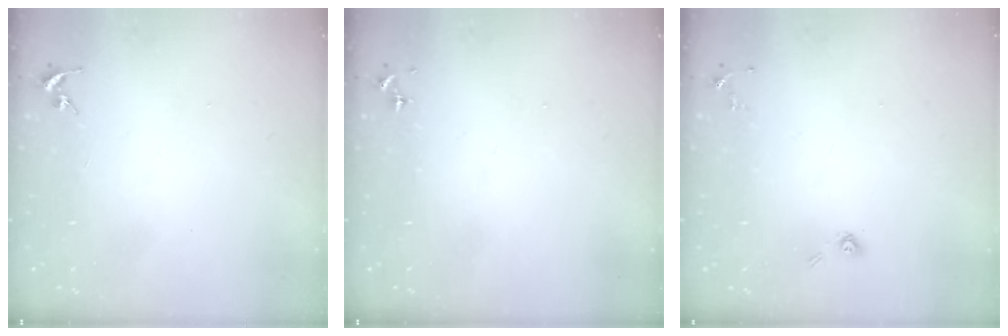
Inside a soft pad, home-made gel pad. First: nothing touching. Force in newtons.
{"total": 0.0}
{"total": 3.7, "press": 3.1, "slide": 1.9}